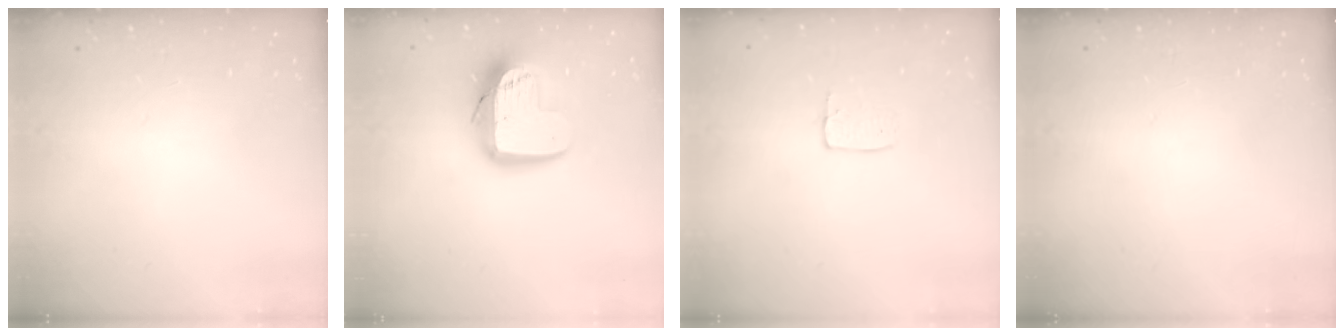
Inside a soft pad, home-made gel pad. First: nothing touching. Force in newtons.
{"total": 14.4, "press": 14.3, "slide": 1.4}
{"total": 3.5, "press": 3.5, "slide": 0.2}
{"total": 0.0}